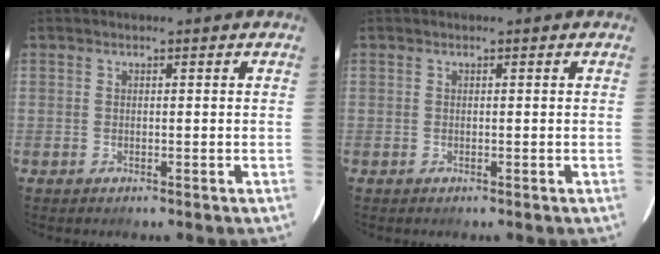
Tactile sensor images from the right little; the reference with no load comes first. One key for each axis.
{"total": 0.0}